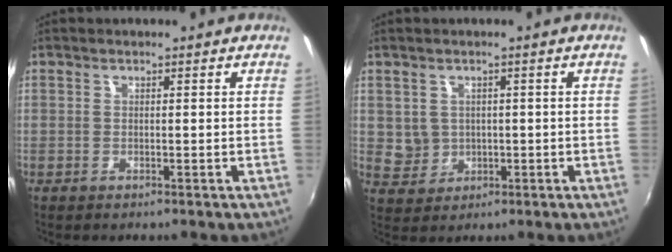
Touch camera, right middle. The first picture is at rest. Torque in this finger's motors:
{"motor_torque": [-0.18, 0.00, -0.01, 0.00]}